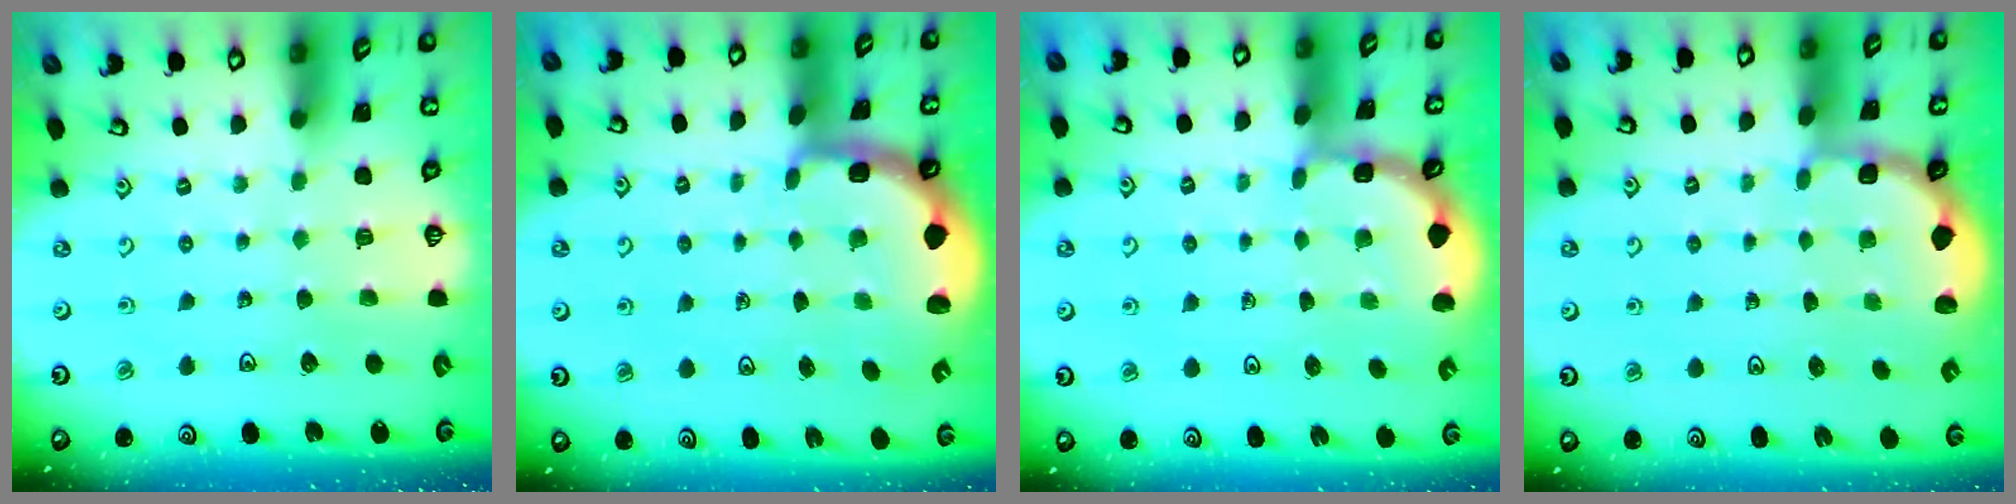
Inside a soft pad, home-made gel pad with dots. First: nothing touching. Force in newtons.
{"total": 2.2, "press": 2.0, "slide": 0.8}
{"total": 1.8, "press": 1.8, "slide": 0.3}
{"total": 1.8, "press": 1.6, "slide": 0.8}